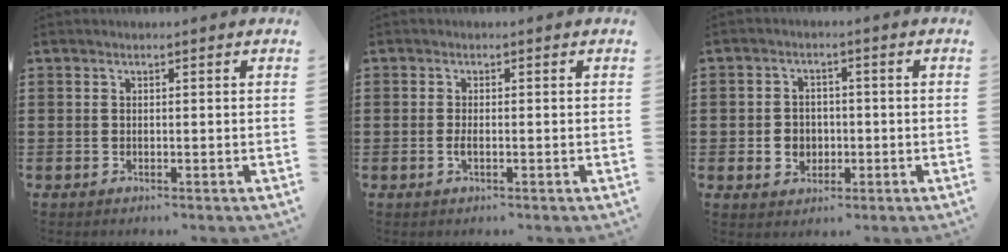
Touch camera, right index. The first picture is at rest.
{"total": 1.4, "force": [-0.5, 0.2, 1.3], "torque": [-0.032, -0.006, -0.010]}
{"total": 3.4, "force": [-0.8, 3.0, 1.5], "torque": [-0.031, 0.000, -0.019]}